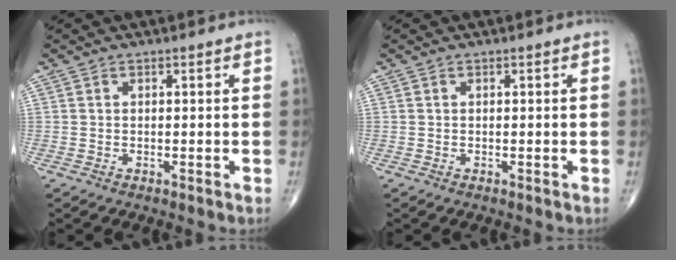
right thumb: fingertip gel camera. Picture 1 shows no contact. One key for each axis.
{"total": 0.0}